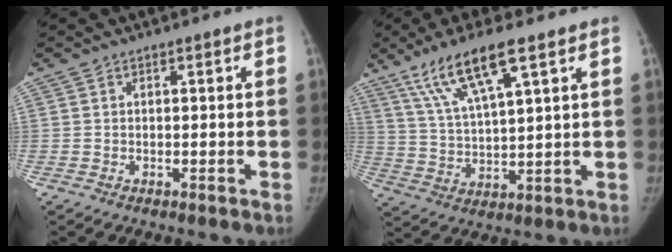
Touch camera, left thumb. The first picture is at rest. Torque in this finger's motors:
{"motor_torque": [0.10, 0.13, 1.52, -1.25, 0.10]}